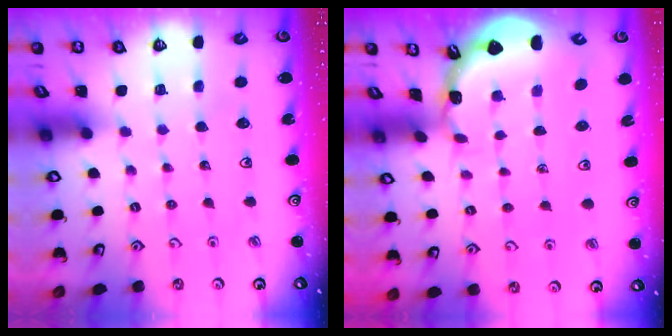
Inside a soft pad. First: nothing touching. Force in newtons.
{"total": 1.7, "press": 1.7, "slide": 0.1}